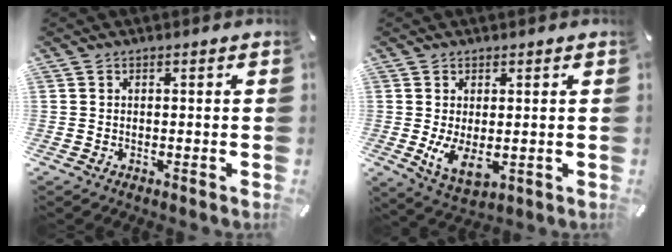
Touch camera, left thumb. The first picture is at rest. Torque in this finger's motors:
{"motor_torque": [0.00, 0.37, 0.42, 0.30, 0.05]}